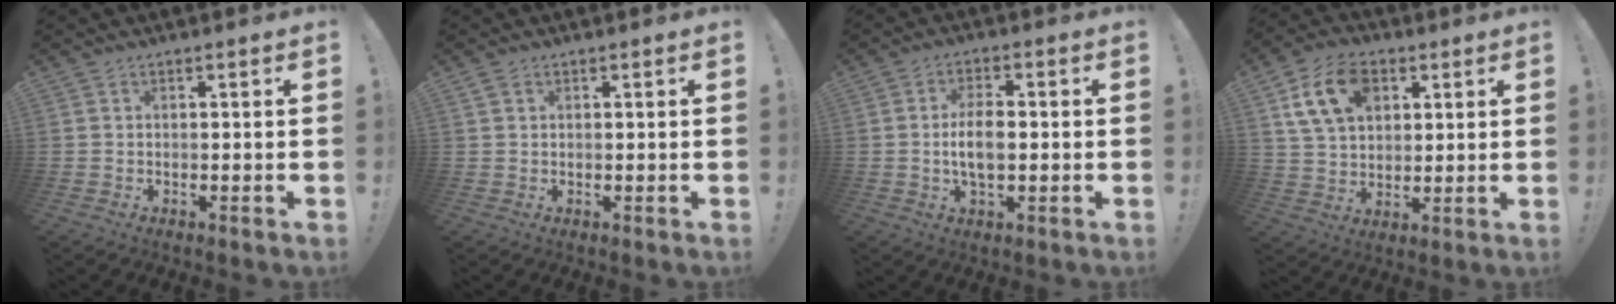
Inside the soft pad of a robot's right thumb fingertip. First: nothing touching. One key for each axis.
{"total": 1.0, "fx": 0.7, "fy": 0.7, "fz": 0.4, "tx": -0.014, "ty": 0.003, "tz": 0.014}
{"total": 7.3, "fx": -0.8, "fy": 3.4, "fz": 6.4, "tx": -0.124, "ty": 0.002, "tz": -0.020}
{"total": 14.4, "fx": 6.1, "fy": 10.0, "fz": 8.3, "tx": -0.135, "ty": -0.008, "tz": 0.121}